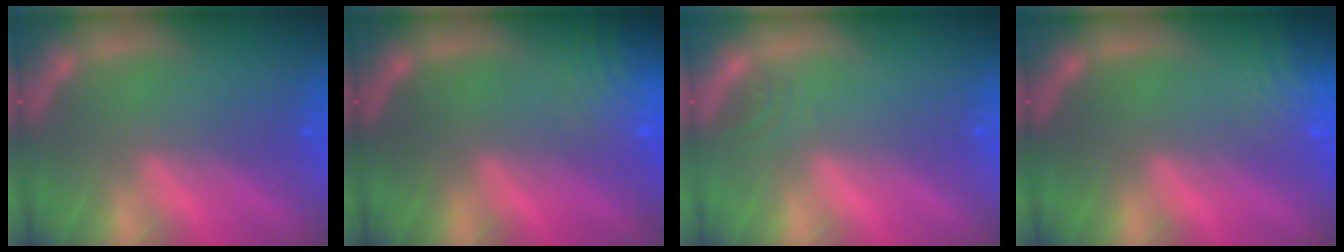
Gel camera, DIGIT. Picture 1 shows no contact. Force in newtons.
{"total": 9.0}
{"total": 1.0}
{"total": 6.1}